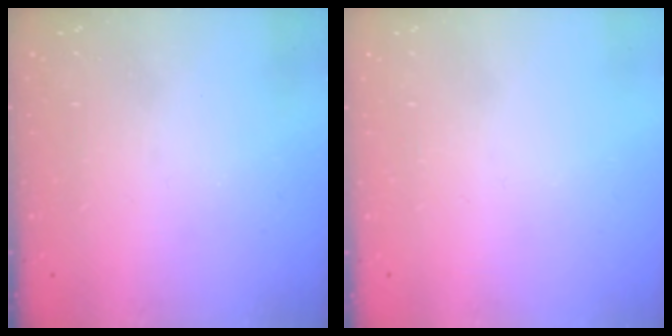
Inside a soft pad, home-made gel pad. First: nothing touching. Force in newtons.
{"total": 1.8, "press": 1.8, "slide": 0.1}